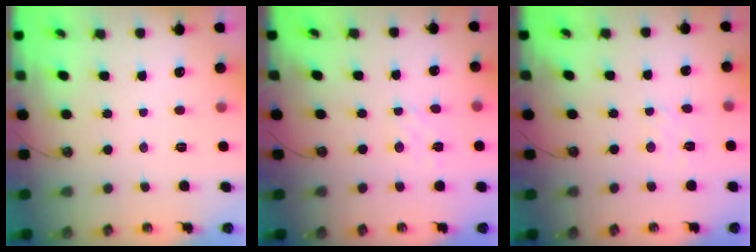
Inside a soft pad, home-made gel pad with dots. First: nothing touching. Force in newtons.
{"total": 4.3, "press": 4.2, "slide": 0.5}
{"total": 5.7, "press": 5.7, "slide": 0.7}